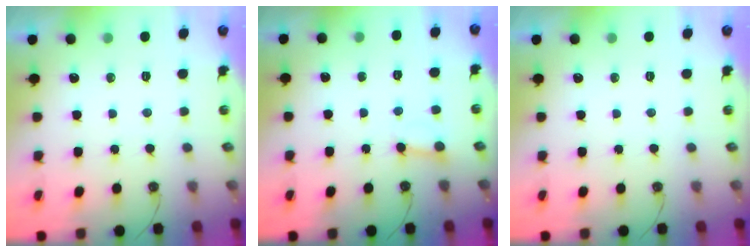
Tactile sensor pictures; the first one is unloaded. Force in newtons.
{"total": 2.7, "press": 2.7, "slide": 0.3}
{"total": 0.0}